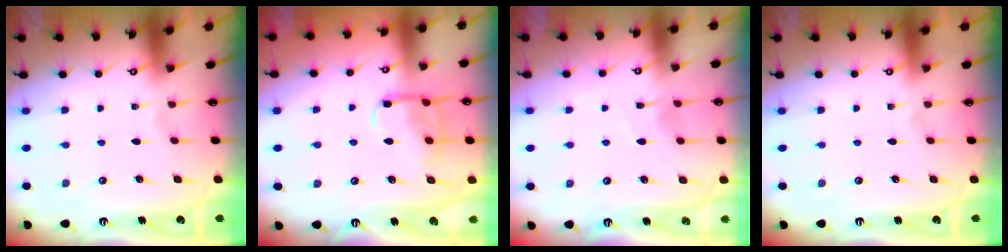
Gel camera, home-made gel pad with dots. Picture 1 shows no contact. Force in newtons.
{"total": 10.2, "press": 10.2, "slide": 1.0}
{"total": 5.2, "press": 5.1, "slide": 0.6}
{"total": 0.0}